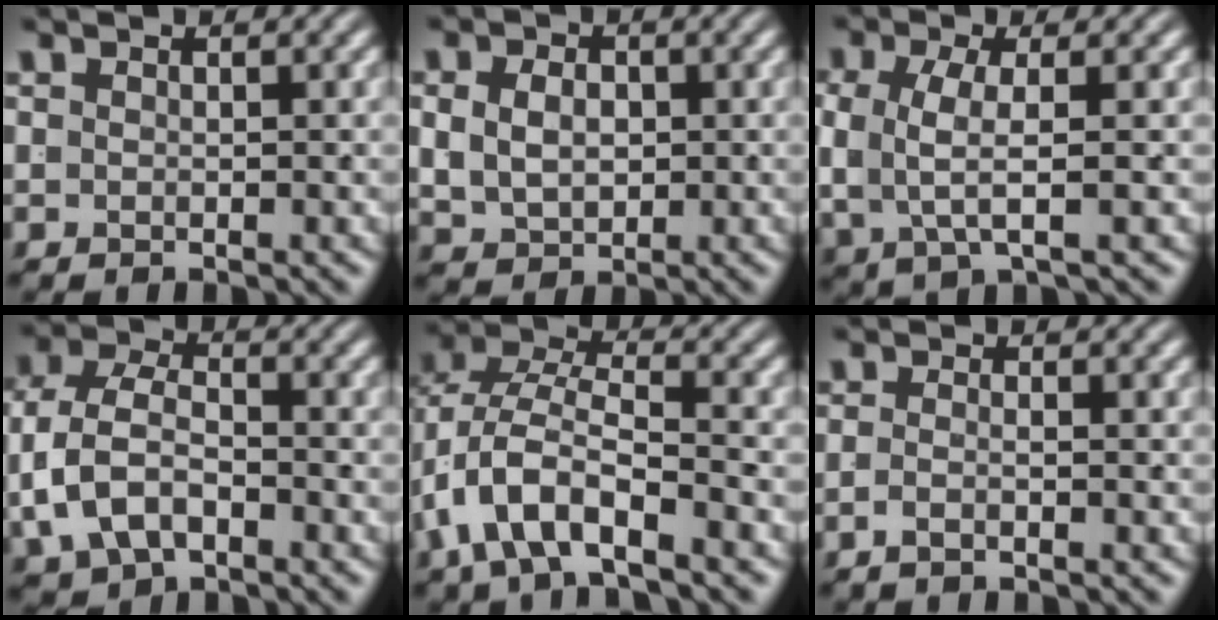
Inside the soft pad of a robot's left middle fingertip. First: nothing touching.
{"total": 3.5, "force": [0.4, 2.7, 2.2], "torque": [-0.035, -0.010, 0.018]}
{"total": 3.9, "force": [0.2, 1.4, 3.6], "torque": [-0.079, -0.014, 0.018]}
{"total": 5.9, "force": [-0.9, 4.3, 4.0], "torque": [-0.094, -0.025, 0.000]}
{"total": 7.2, "force": [-0.6, 5.0, 5.1], "torque": [-0.119, -0.013, -0.013]}
{"total": 1.5, "force": [-1.0, -0.5, 0.9], "torque": [-0.013, -0.004, -0.019]}